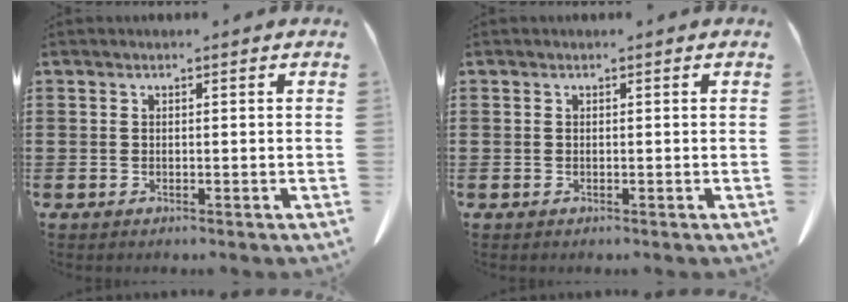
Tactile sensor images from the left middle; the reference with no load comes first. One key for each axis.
{"total": 0.0}